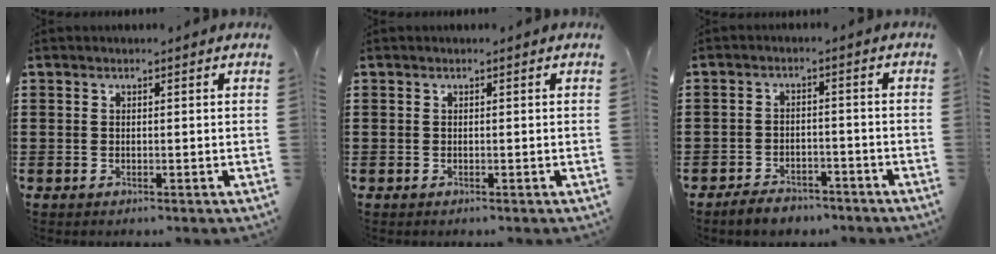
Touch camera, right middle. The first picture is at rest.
{"total": 0.0}
{"total": 3.4, "force": [-3.3, 0.9, 0.5], "torque": [-0.012, 0.006, -0.068]}